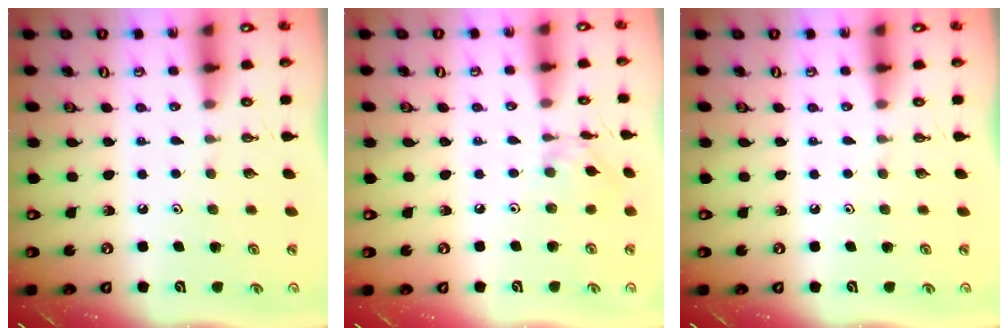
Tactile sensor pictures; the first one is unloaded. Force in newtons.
{"total": 2.4, "press": 2.4, "slide": 0.2}
{"total": 0.0}